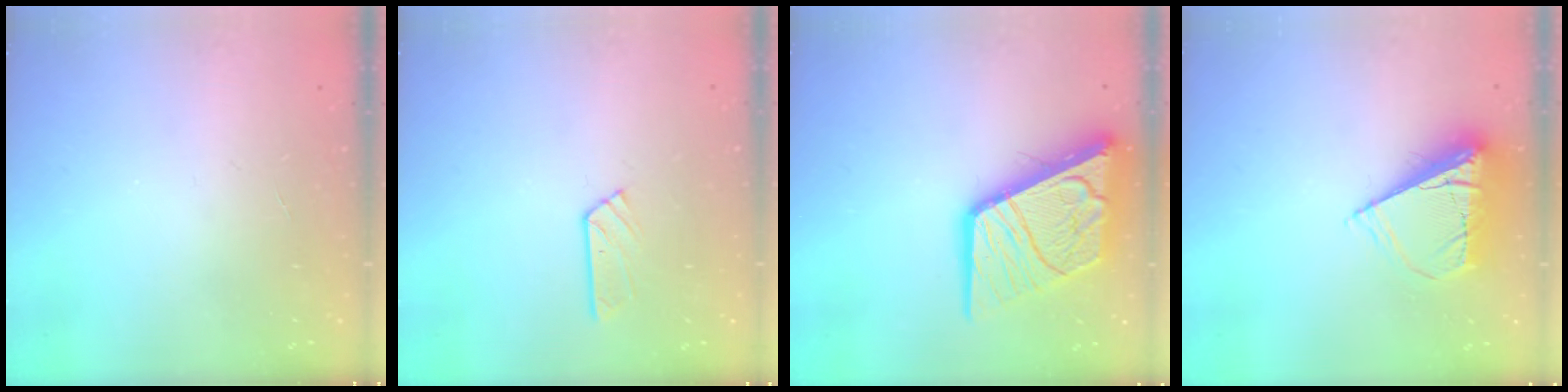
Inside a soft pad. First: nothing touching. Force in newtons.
{"total": 3.7, "press": 3.7, "slide": 0.4}
{"total": 21.5, "press": 21.4, "slide": 2.5}
{"total": 9.5, "press": 9.4, "slide": 1.0}